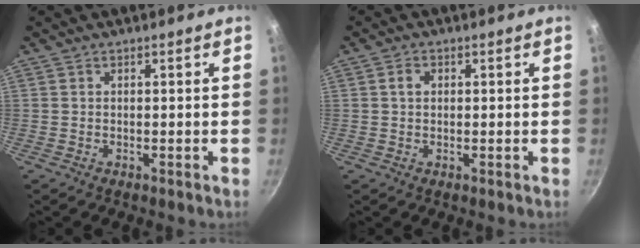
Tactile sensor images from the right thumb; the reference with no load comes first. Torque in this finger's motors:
{"motor_torque": [0.04, 1.04, 0.43, -0.26, 0.00]}